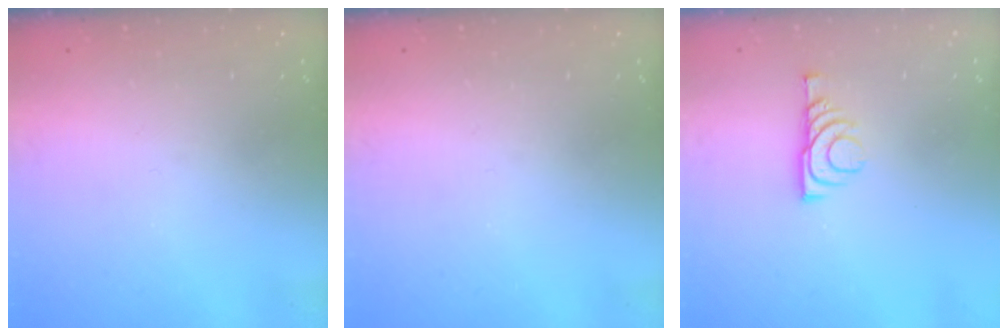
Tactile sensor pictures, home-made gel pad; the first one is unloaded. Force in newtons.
{"total": 0.0}
{"total": 7.2, "press": 7.1, "slide": 1.1}